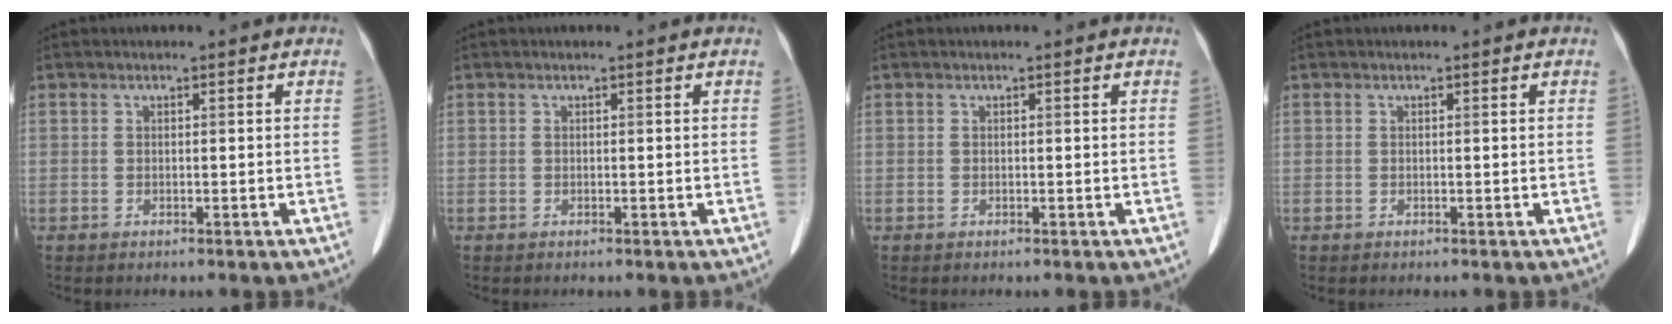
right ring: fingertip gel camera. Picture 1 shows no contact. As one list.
[{"total": 0.0}, {"total": 0.0}, {"total": 0.0}]